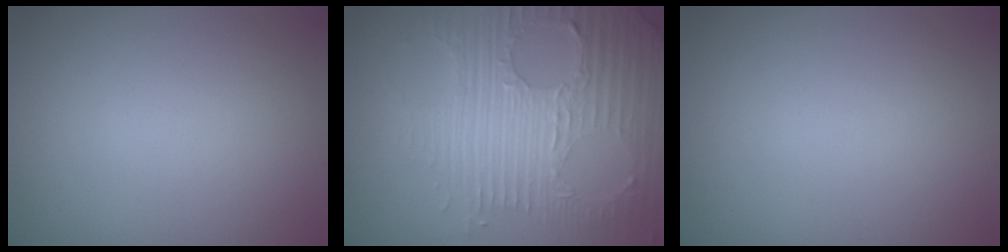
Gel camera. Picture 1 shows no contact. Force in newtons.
{"total": 7.8, "press": 5.5, "slide": 5.6}
{"total": 0.0}